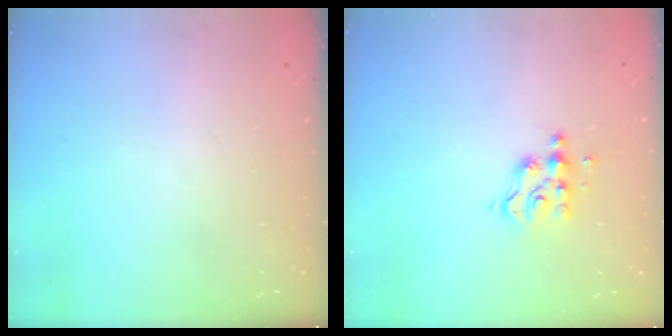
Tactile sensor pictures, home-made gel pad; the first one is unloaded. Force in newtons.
{"total": 6.1, "press": 6.1, "slide": 0.6}